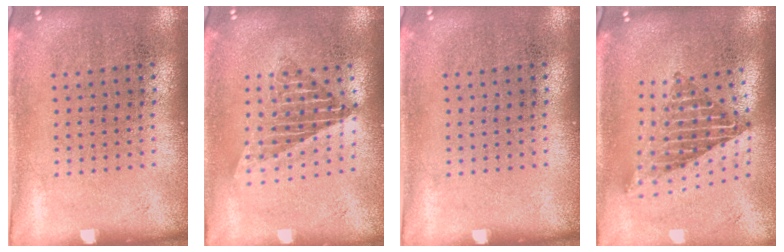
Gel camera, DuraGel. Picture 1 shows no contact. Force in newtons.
{"total": 1.5, "press": 1.3, "slide": 0.8}
{"total": 0.0}
{"total": 2.3, "press": 1.6, "slide": 1.6}